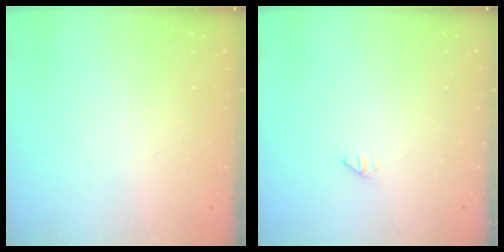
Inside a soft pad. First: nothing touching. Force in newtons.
{"total": 0.0}